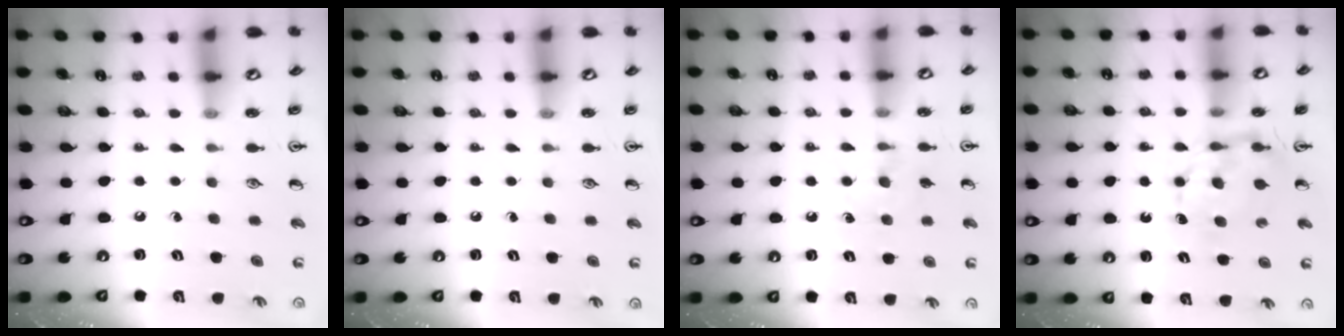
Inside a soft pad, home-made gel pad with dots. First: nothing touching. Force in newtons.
{"total": 0.0}
{"total": 5.8, "press": 5.8, "slide": 0.7}
{"total": 6.9, "press": 6.9, "slide": 0.6}